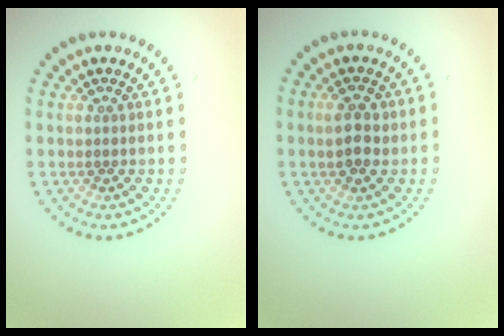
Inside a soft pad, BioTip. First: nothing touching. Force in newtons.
{"total": 2.7, "press": 2.7, "slide": 0.4}